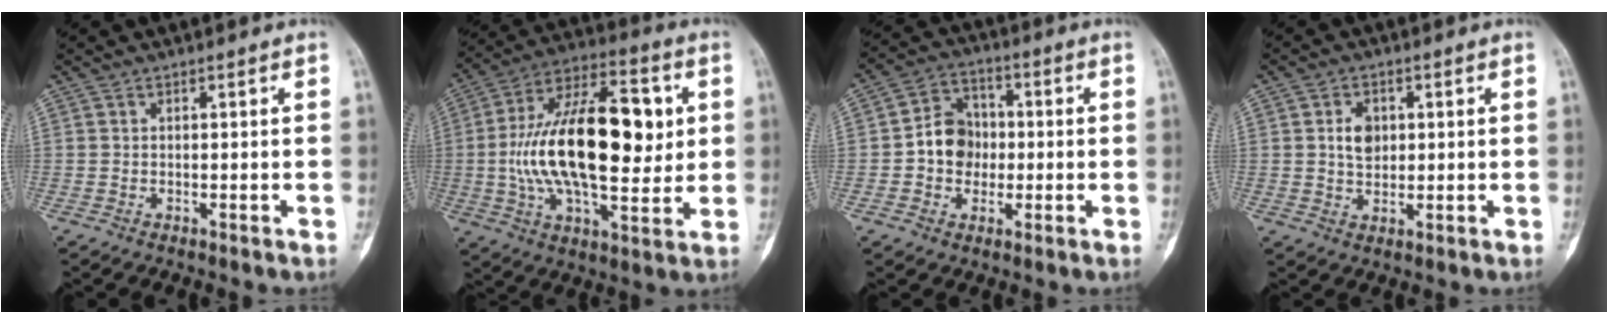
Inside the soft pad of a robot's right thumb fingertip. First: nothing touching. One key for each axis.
{"total": 26.1, "fx": 2.1, "fy": 12.5, "fz": 22.8, "tx": -0.383, "ty": 0.011, "tz": 0.030}
{"total": 8.9, "fx": -0.6, "fy": 7.6, "fz": 4.6, "tx": -0.044, "ty": 0.025, "tz": -0.021}
{"total": 4.9, "fx": 0.9, "fy": 3.6, "fz": 3.2, "tx": -0.039, "ty": -0.004, "tz": 0.016}